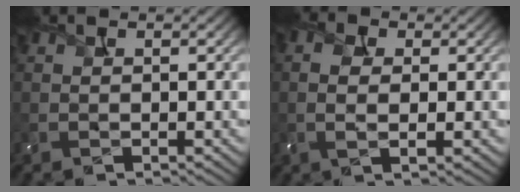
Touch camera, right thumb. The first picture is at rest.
{"total": 3.8, "force": [0.4, 1.8, 3.4], "torque": [-0.077, -0.002, -0.005]}